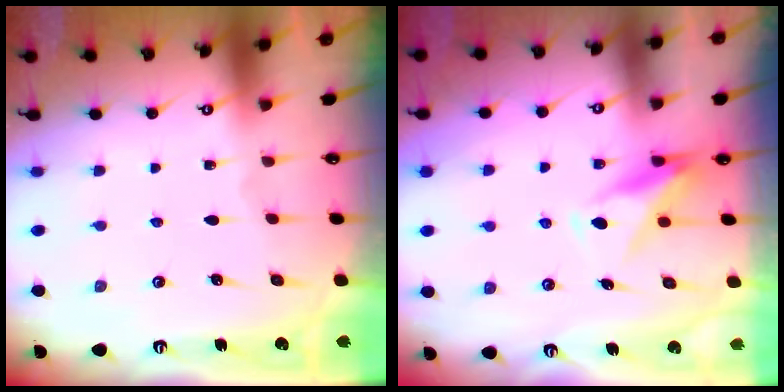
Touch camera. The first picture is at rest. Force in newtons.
{"total": 9.9, "press": 9.9, "slide": 0.9}